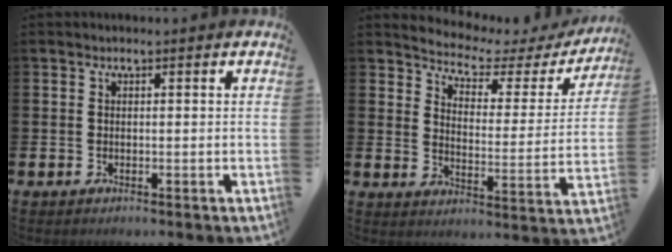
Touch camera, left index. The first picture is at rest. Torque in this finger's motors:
{"motor_torque": [1.11, -1.03, 0.05, 0.00]}